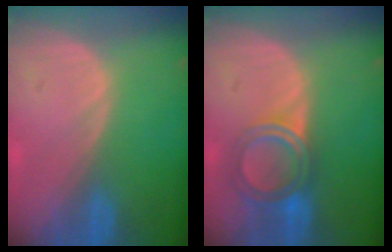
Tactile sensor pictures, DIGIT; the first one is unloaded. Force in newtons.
{"total": 6.0, "press": 5.4, "slide": 2.6}